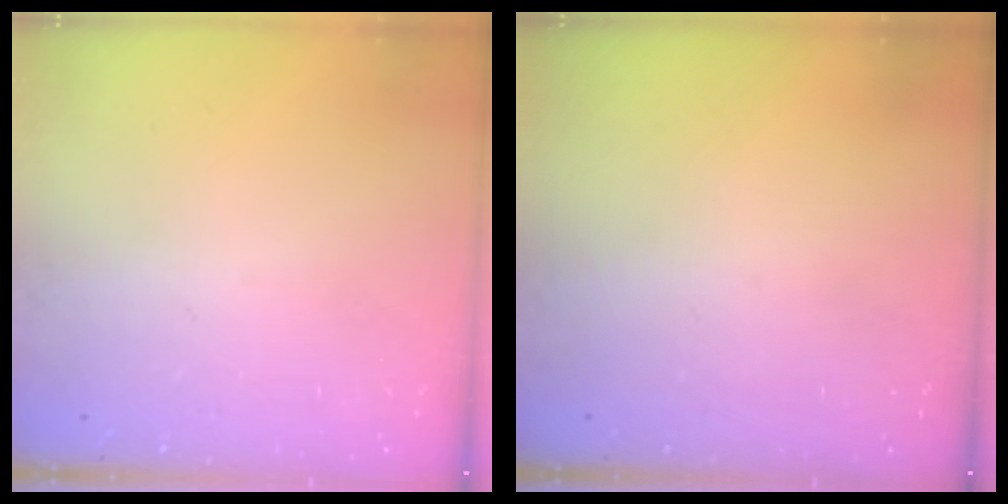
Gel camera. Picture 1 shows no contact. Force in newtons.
{"total": 0.0}